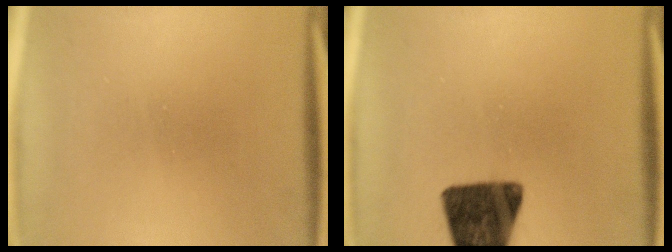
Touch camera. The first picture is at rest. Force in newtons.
{"total": 14.1}